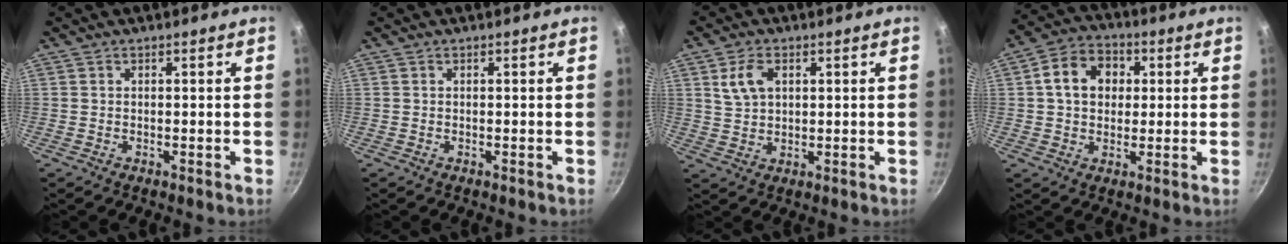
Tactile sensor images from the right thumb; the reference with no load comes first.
{"total": 0.0}
{"total": 5.9, "force": [2.0, 3.8, 4.1], "torque": [-0.068, 0.000, 0.039]}
{"total": 10.0, "force": [1.9, 7.9, 5.8], "torque": [-0.071, 0.016, 0.016]}